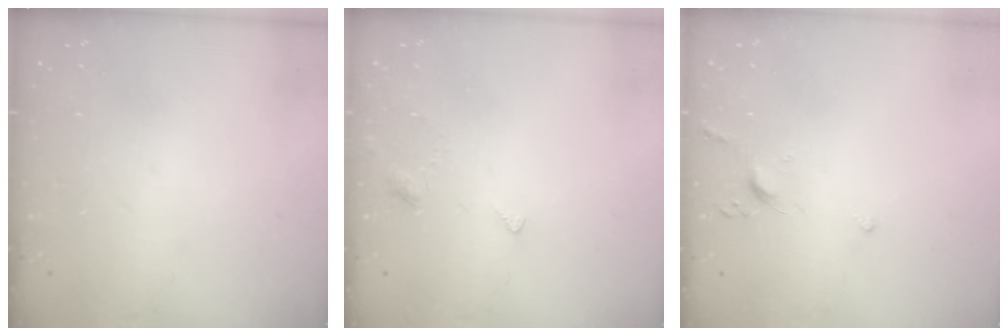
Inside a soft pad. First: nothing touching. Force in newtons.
{"total": 2.4, "press": 2.4, "slide": 0.5}
{"total": 3.3, "press": 3.2, "slide": 0.9}